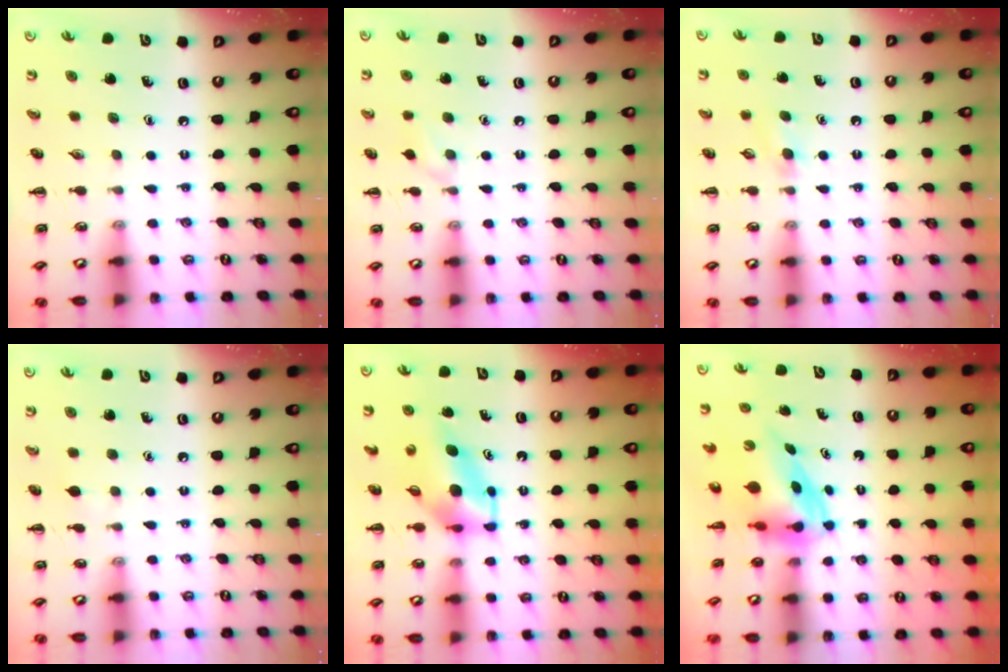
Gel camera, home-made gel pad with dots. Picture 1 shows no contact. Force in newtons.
{"total": 4.5, "press": 4.2, "slide": 1.6}
{"total": 3.5, "press": 3.3, "slide": 1.3}
{"total": 2.8, "press": 2.6, "slide": 1.1}
{"total": 5.4, "press": 5.3, "slide": 0.9}
{"total": 4.0, "press": 3.9, "slide": 1.0}